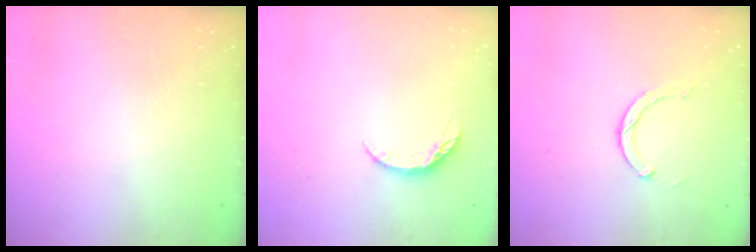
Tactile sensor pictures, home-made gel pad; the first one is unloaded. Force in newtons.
{"total": 5.3, "press": 5.2, "slide": 0.6}
{"total": 2.9, "press": 2.9, "slide": 0.4}